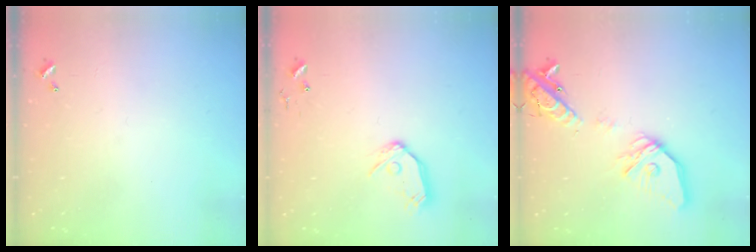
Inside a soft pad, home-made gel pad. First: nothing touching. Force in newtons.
{"total": 9.6, "press": 9.6, "slide": 1.0}
{"total": 18.6, "press": 18.3, "slide": 3.1}